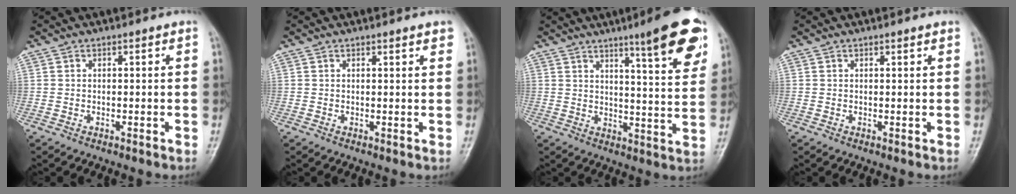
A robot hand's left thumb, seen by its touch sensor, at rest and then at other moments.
{"total": 1.7, "force": [1.2, 0.3, 1.1], "torque": [-0.010, -0.002, 0.013]}
{"total": 12.3, "force": [7.4, 1.7, 9.7], "torque": [-0.112, -0.036, 0.099]}
{"total": 0.6, "force": [0.5, 0.0, 0.4], "torque": [-0.008, -0.001, 0.007]}